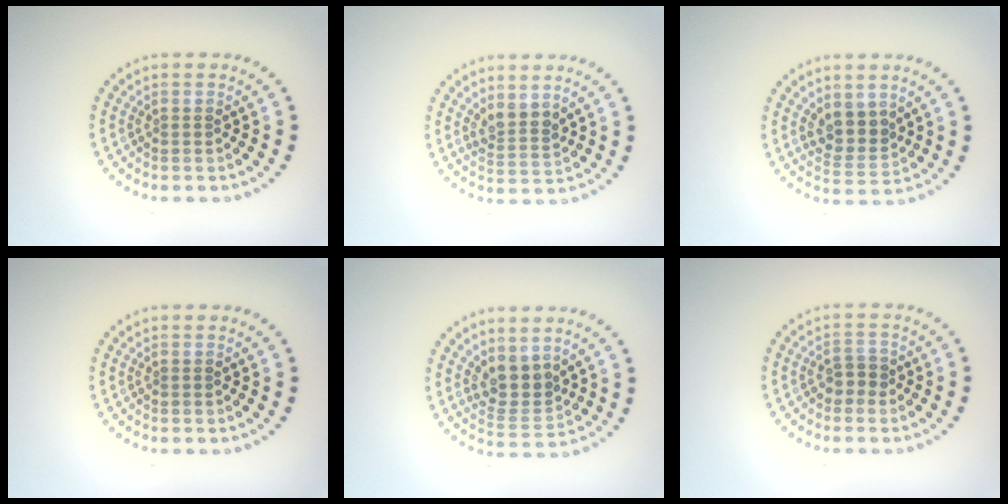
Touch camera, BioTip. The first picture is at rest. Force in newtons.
{"total": 2.2, "press": 1.8, "slide": 1.2}
{"total": 3.0, "press": 2.6, "slide": 1.6}
{"total": 0.0}
{"total": 3.4, "press": 2.8, "slide": 1.8}
{"total": 1.6, "press": 1.5, "slide": 0.6}